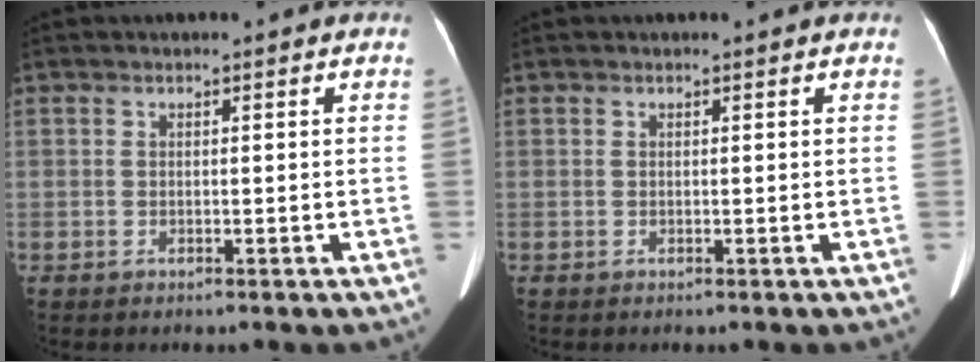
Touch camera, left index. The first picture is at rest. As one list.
[{"total": 0.0}]